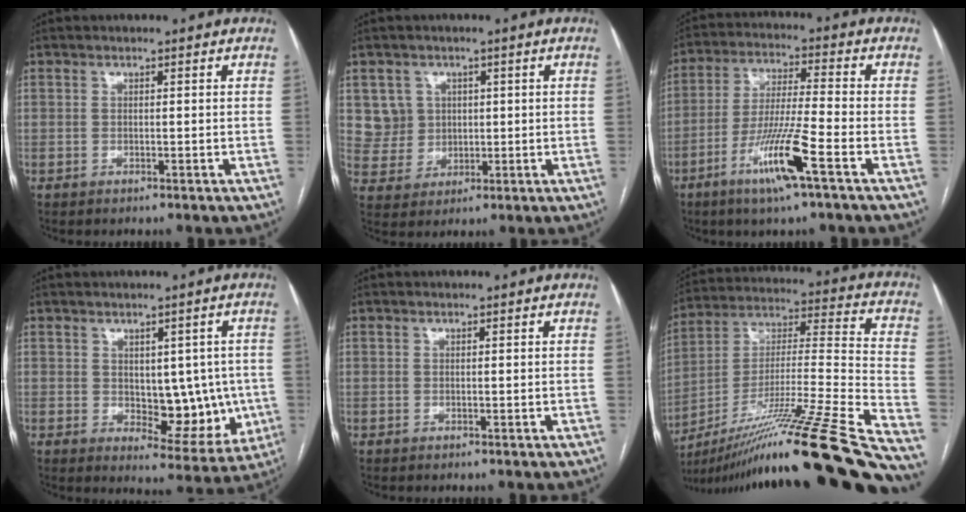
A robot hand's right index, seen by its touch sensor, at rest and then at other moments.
{"total": 5.7, "force": [1.9, 5.3, 0.4], "torque": [-0.003, 0.015, 0.043]}
{"total": 11.2, "force": [-5.6, -0.2, 9.7], "torque": [-0.190, -0.016, -0.108]}
{"total": 9.6, "force": [-0.4, 5.3, 8.0], "torque": [-0.083, 0.006, 0.013]}
{"total": 0.0}
{"total": 33.1, "force": [-25.8, -1.3, 20.7], "torque": [-0.259, -0.030, -0.416]}